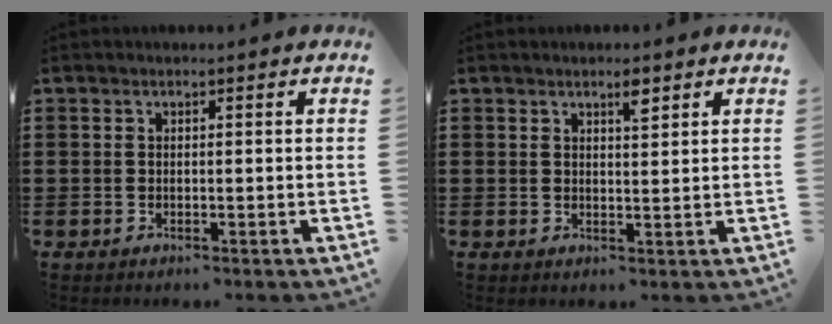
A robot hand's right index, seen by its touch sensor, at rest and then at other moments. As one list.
[{"total": 2.5, "force": [1.7, 0.6, 1.7], "torque": [-0.028, 0.001, 0.028]}]